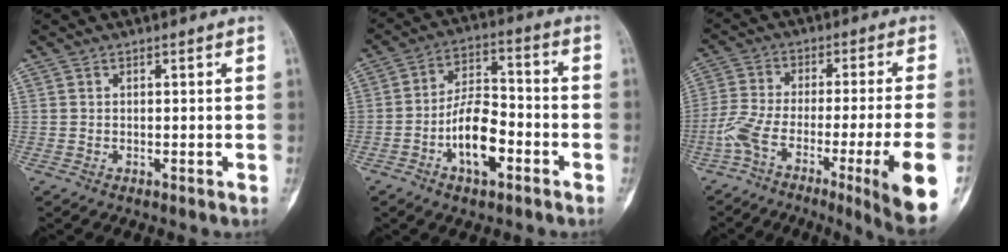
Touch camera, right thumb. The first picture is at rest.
{"total": 11.3, "force": [-4.4, 5.3, 8.9], "torque": [-0.145, 0.037, -0.079]}
{"total": 17.5, "force": [-7.0, 1.5, 15.9], "torque": [-0.280, 0.017, -0.114]}